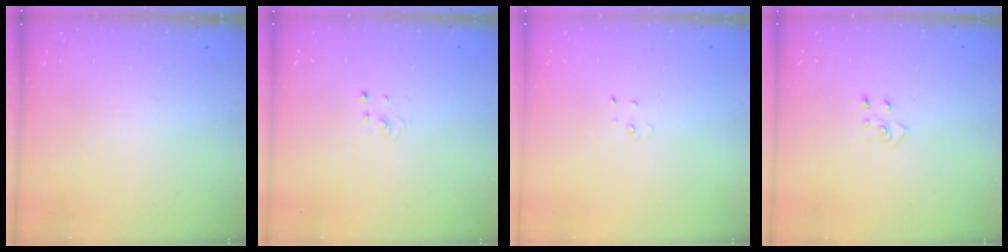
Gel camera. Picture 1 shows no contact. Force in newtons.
{"total": 1.1, "press": 1.1, "slide": 0.1}
{"total": 2.3, "press": 2.3, "slide": 0.2}
{"total": 4.7, "press": 4.7, "slide": 0.4}